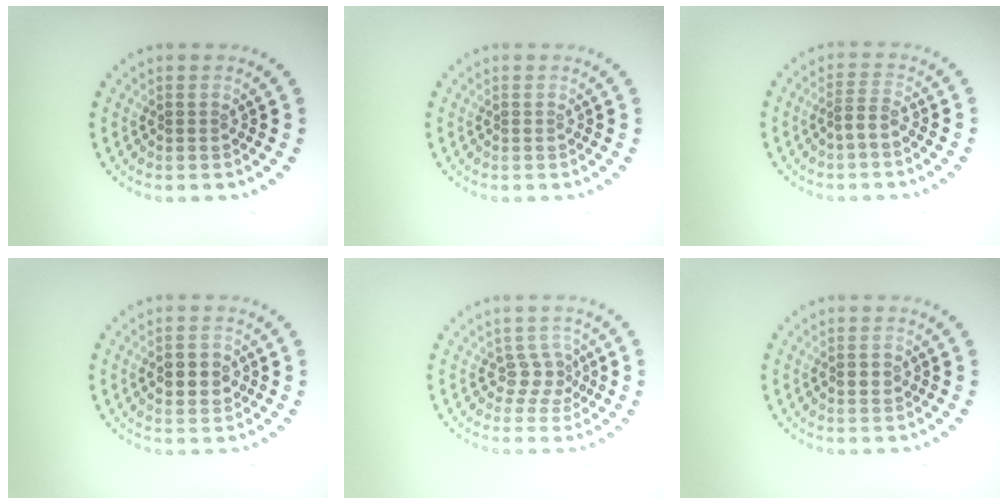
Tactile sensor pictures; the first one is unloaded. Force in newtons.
{"total": 0.0}
{"total": 1.6, "press": 1.2, "slide": 1.0}
{"total": 3.0, "press": 3.0, "slide": 0.1}
{"total": 2.0, "press": 1.3, "slide": 1.5}
{"total": 1.2, "press": 1.1, "slide": 0.1}